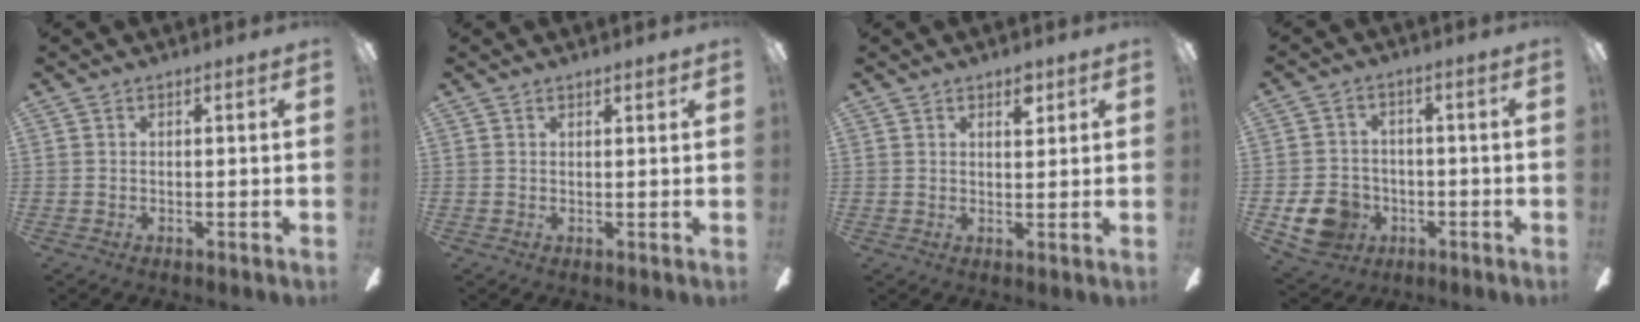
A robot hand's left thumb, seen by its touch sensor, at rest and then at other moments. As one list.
[{"total": 1.2, "force": [1.1, 0.1, 0.6], "torque": [-0.013, 0.000, 0.020]}, {"total": 3.7, "force": [2.6, 1.6, 2.1], "torque": [-0.022, -0.009, 0.041]}, {"total": 9.4, "force": [-3.8, 7.7, 3.9], "torque": [-0.093, 0.025, -0.068]}]